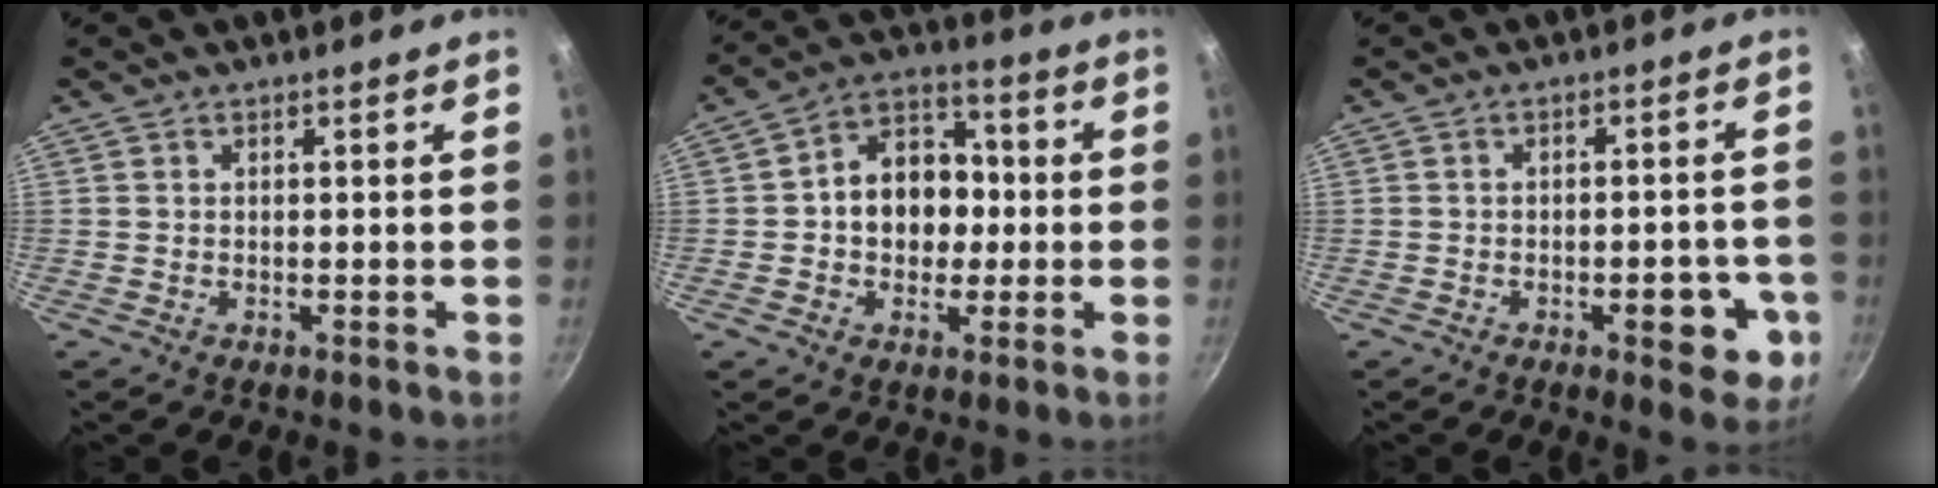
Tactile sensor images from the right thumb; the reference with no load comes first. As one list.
[{"total": 11.8, "force": [-0.3, 9.3, 7.2], "torque": [-0.063, 0.030, -0.021]}, {"total": 8.3, "force": [-2.9, 3.8, 6.7], "torque": [-0.060, 0.018, -0.033]}]